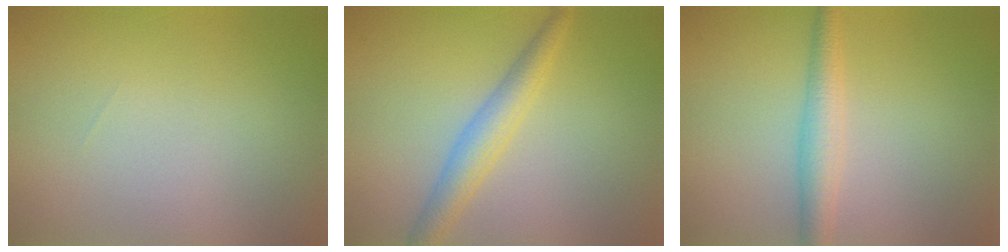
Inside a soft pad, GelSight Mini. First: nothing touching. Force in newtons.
{"total": 2.9, "press": 2.9, "slide": 0.0}
{"total": 2.9, "press": 2.9, "slide": 0.1}